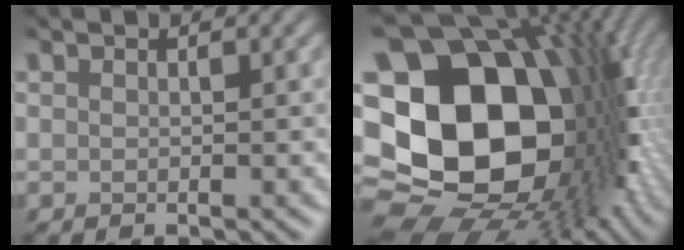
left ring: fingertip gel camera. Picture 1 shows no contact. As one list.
[{"total": 22.4, "force": [-1.9, 17.3, 14.1], "torque": [-0.235, -0.010, -0.065]}]